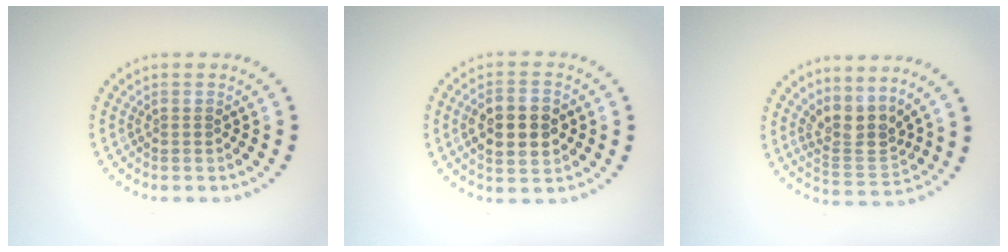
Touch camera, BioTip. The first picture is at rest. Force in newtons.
{"total": 5.2, "press": 5.2, "slide": 0.4}
{"total": 3.3, "press": 2.5, "slide": 2.1}